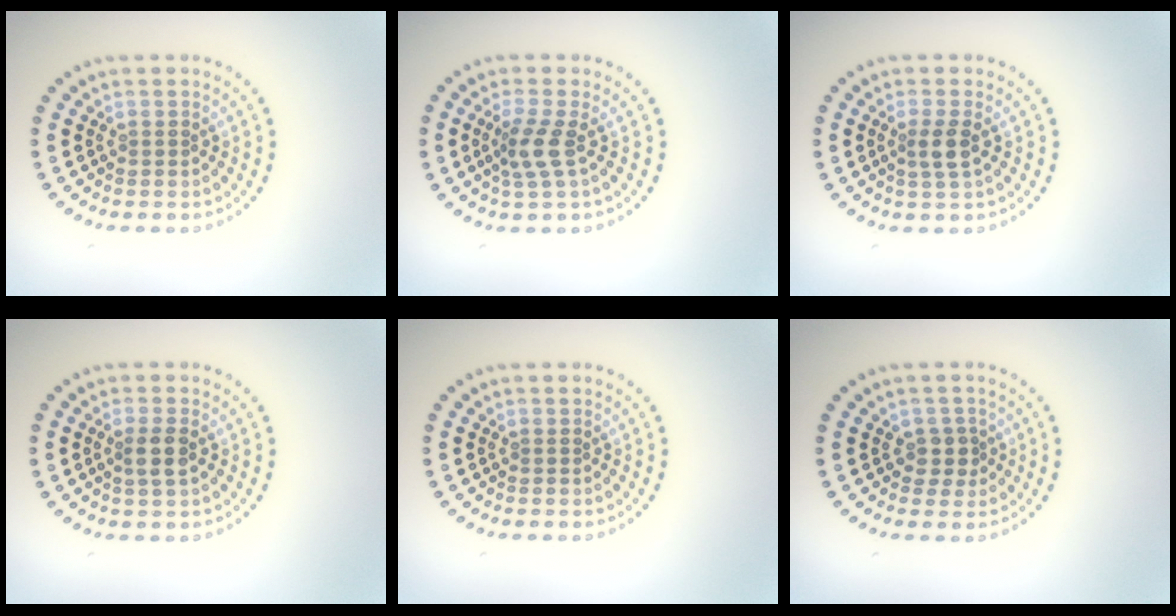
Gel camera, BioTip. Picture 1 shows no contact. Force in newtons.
{"total": 2.4, "press": 1.8, "slide": 1.6}
{"total": 1.9, "press": 1.6, "slide": 1.1}
{"total": 1.9, "press": 1.8, "slide": 0.8}
{"total": 0.0}
{"total": 1.9, "press": 1.6, "slide": 1.0}